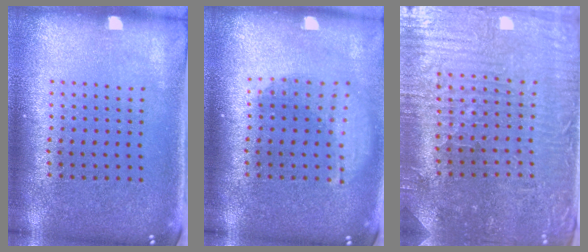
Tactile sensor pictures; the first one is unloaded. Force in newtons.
{"total": 1.6, "press": 1.2, "slide": 1.0}
{"total": 3.7, "press": 3.7, "slide": 0.5}